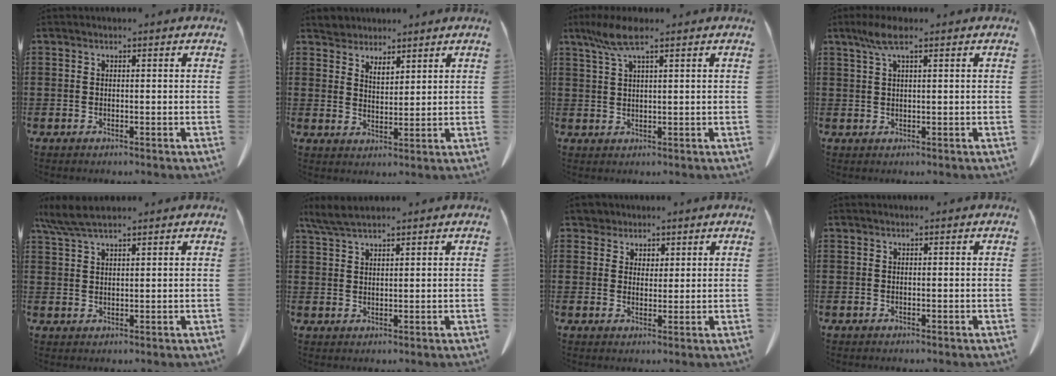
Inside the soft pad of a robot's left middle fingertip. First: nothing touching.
{"total": 3.4, "force": [3.2, 1.1, -0.1], "torque": [-0.010, -0.004, 0.062]}
{"total": 4.9, "force": [2.8, 0.8, 3.9], "torque": [-0.090, -0.001, 0.050]}
{"total": 3.7, "force": [1.8, 0.7, 3.1], "torque": [-0.067, 0.003, 0.032]}
{"total": 4.9, "force": [3.9, 0.8, 3.0], "torque": [-0.067, -0.003, 0.074]}
{"total": 3.6, "force": [3.0, 0.5, 2.0], "torque": [-0.047, -0.002, 0.057]}
{"total": 3.5, "force": [2.6, 2.4, 0.3], "torque": [-0.022, 0.010, 0.049]}
{"total": 0.0}